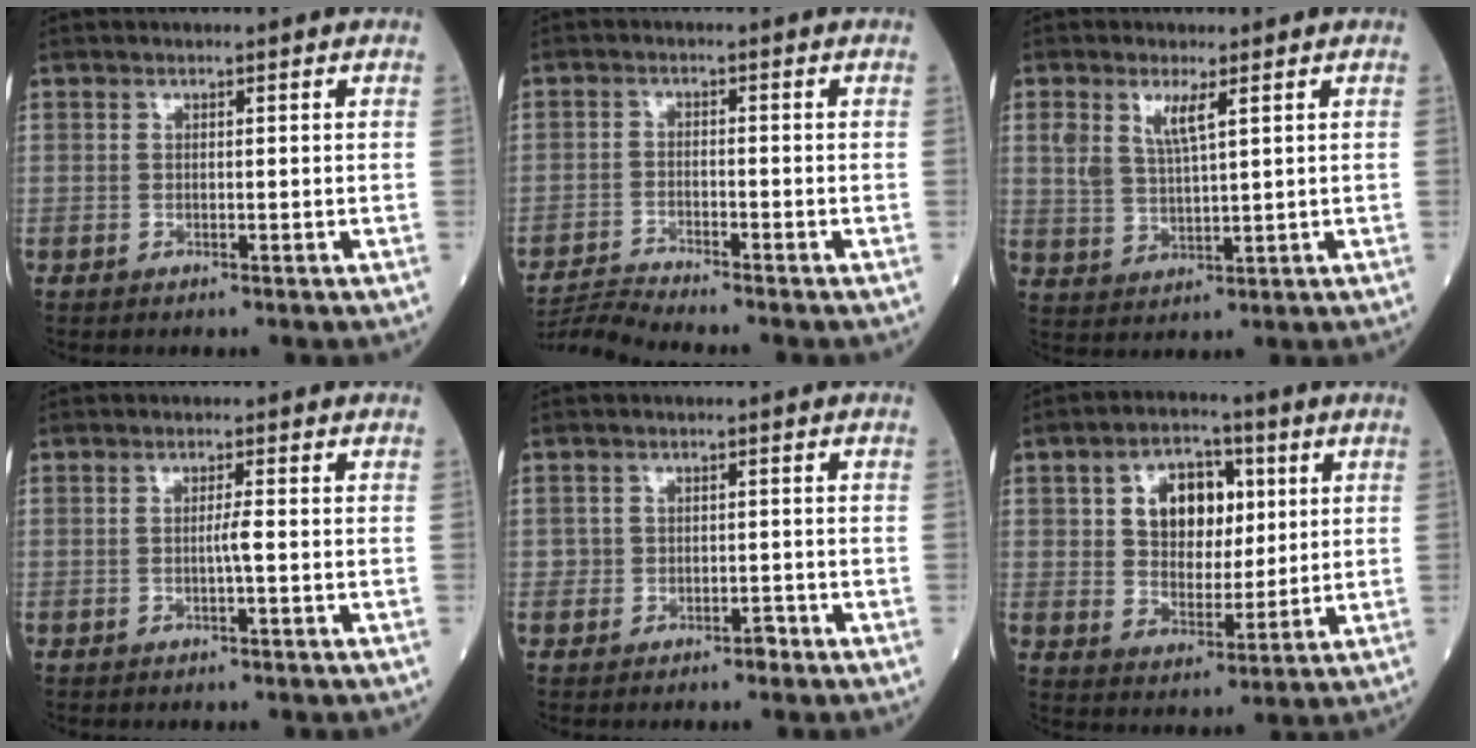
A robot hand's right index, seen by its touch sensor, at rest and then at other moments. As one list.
[{"total": 5.0, "force": [-4.6, -2.0, 0.0], "torque": [-0.012, -0.016, -0.087]}, {"total": 5.0, "force": [2.5, 1.3, 4.1], "torque": [-0.093, 0.005, 0.058]}, {"total": 1.6, "force": [-0.3, -0.3, 1.5], "torque": [-0.028, -0.001, -0.006]}, {"total": 1.4, "force": [-0.6, 1.3, 0.3], "torque": [0.003, 0.008, -0.009]}, {"total": 10.1, "force": [3.1, 6.5, 7.1], "torque": [-0.121, 0.020, 0.055]}]